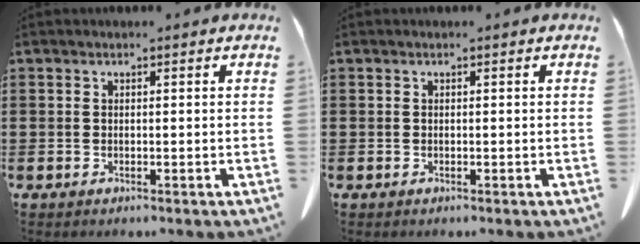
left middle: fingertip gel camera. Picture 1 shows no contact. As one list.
[{"total": 0.0}]